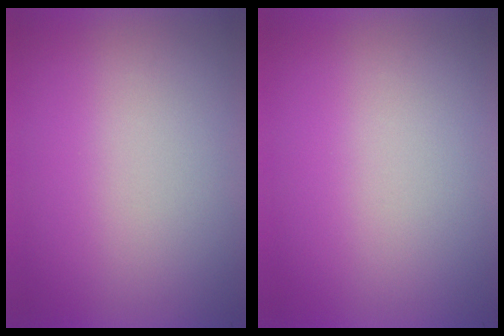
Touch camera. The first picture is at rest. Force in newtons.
{"total": 0.0}